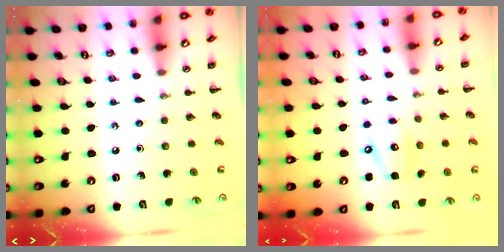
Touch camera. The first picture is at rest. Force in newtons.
{"total": 9.4, "press": 9.2, "slide": 1.8}